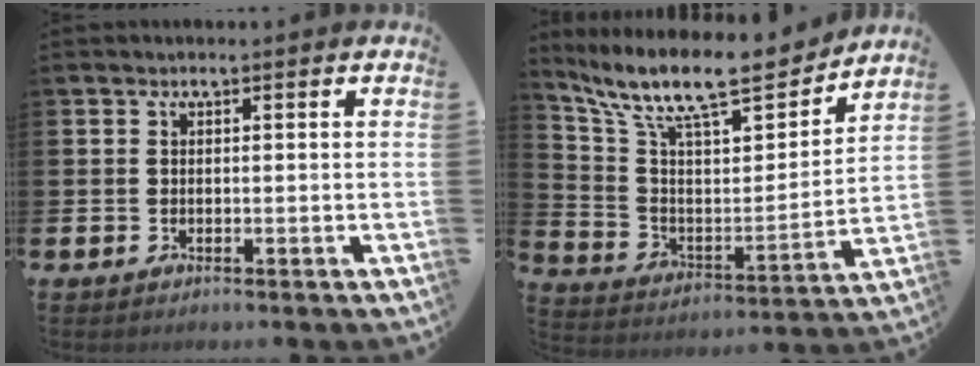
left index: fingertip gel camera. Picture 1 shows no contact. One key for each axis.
{"total": 12.0, "fx": 10.2, "fy": 2.9, "fz": 5.7, "tx": -0.141, "ty": -0.071, "tz": 0.172}